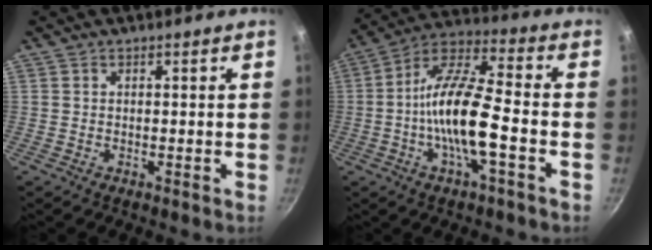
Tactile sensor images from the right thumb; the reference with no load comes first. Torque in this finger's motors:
{"motor_torque": [2.38, 2.24, 2.21, -0.56, 0.81]}